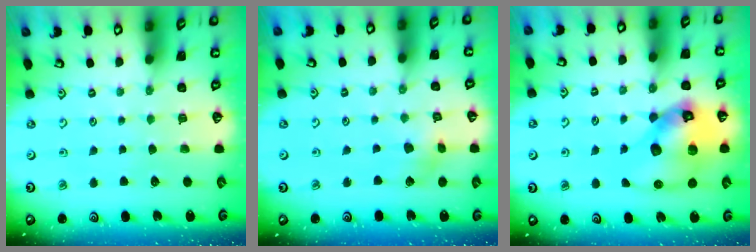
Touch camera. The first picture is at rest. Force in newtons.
{"total": 4.5, "press": 4.5, "slide": 0.4}
{"total": 18.0, "press": 17.8, "slide": 2.4}